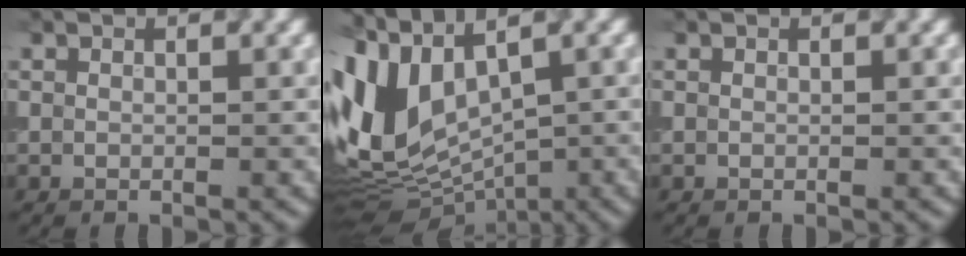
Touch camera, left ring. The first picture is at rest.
{"total": 9.8, "force": [0.8, 5.9, 7.8], "torque": [-0.168, -0.011, 0.018]}
{"total": 0.0}